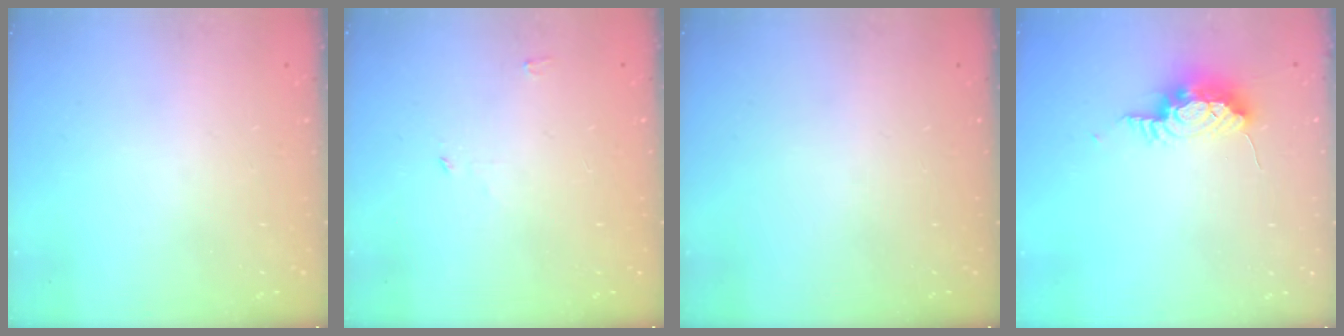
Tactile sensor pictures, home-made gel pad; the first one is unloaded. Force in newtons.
{"total": 2.7, "press": 2.7, "slide": 0.3}
{"total": 0.0}
{"total": 15.1, "press": 10.5, "slide": 10.8}